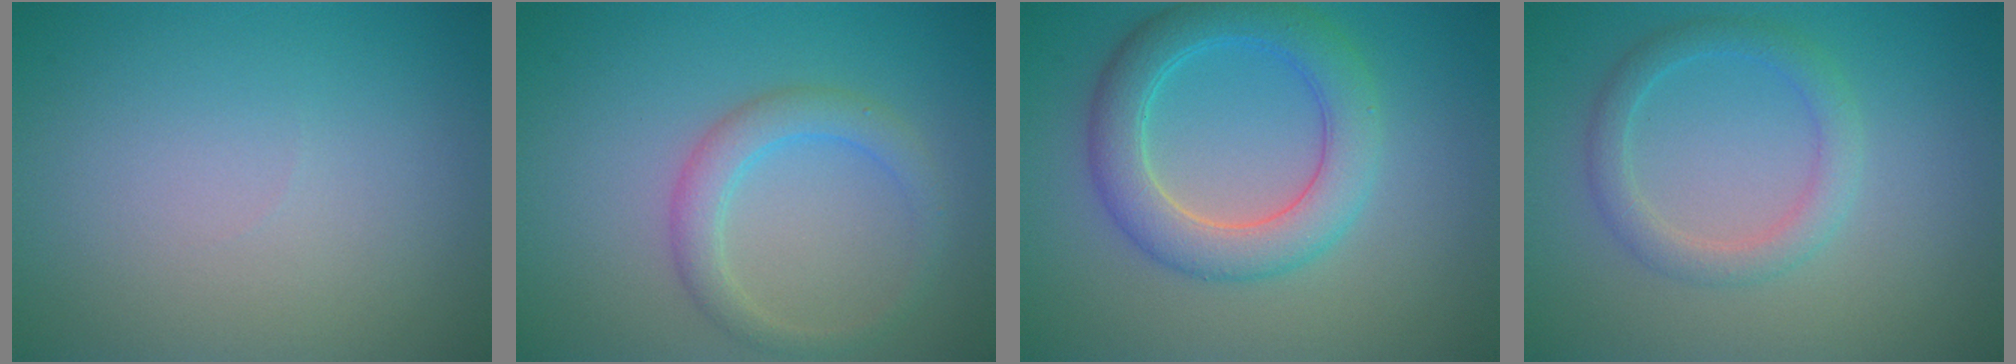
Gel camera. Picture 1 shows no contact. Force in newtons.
{"total": 2.8, "press": 2.8, "slide": 0.1}
{"total": 5.3, "press": 5.3, "slide": 0.3}
{"total": 2.6, "press": 2.6, "slide": 0.2}